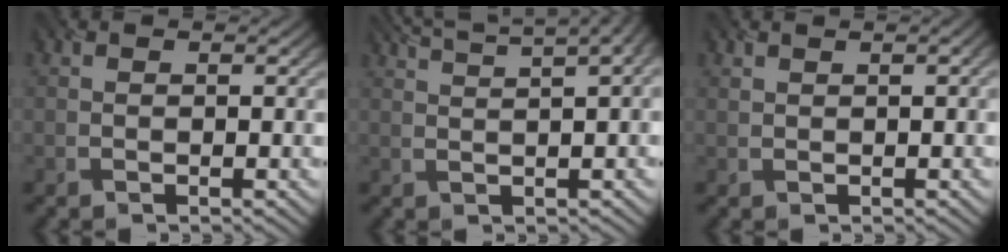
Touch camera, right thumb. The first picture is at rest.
{"total": 8.9, "force": [5.7, 1.9, 6.5], "torque": [-0.084, 0.048, 0.061]}
{"total": 1.1, "force": [0.7, 0.2, 0.8], "torque": [-0.016, 0.003, 0.019]}